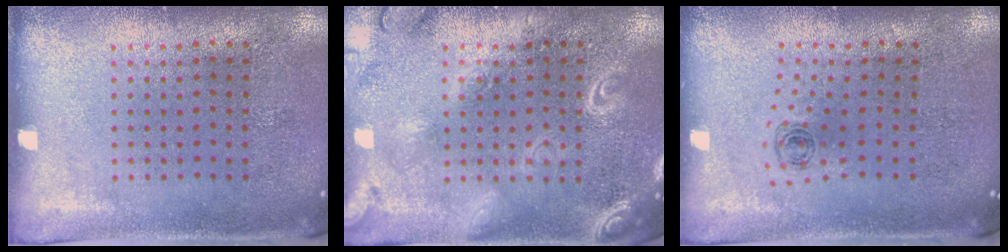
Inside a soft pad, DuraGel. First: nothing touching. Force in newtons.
{"total": 2.5, "press": 2.5, "slide": 0.2}
{"total": 0.5, "press": 0.3, "slide": 0.4}